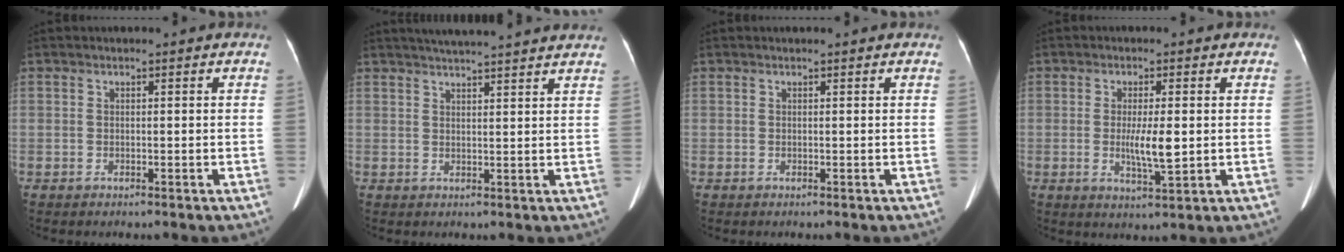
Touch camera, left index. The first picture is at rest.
{"total": 12.7, "force": [11.5, 0.0, 5.2], "torque": [-0.082, 0.022, 0.145]}
{"total": 0.6, "force": [0.6, 0.0, 0.2], "torque": [-0.010, 0.006, 0.007]}
{"total": 5.2, "force": [-0.2, 1.0, 5.1], "torque": [-0.095, -0.008, -0.002]}